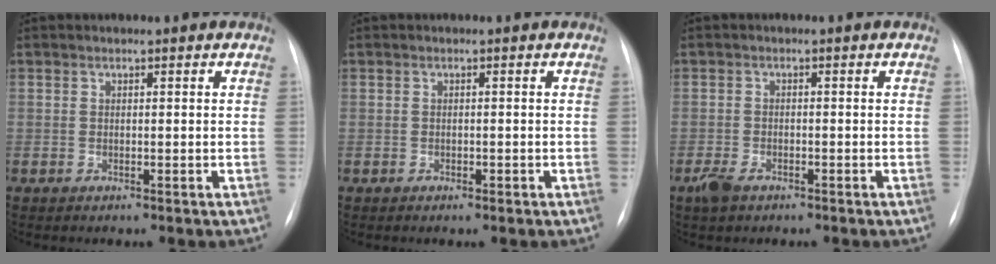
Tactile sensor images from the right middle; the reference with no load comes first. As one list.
[{"total": 0.7, "force": [-0.4, 0.2, 0.5], "torque": [-0.012, -0.002, -0.003]}, {"total": 2.8, "force": [-1.9, 1.4, 1.6], "torque": [-0.039, -0.003, -0.029]}]